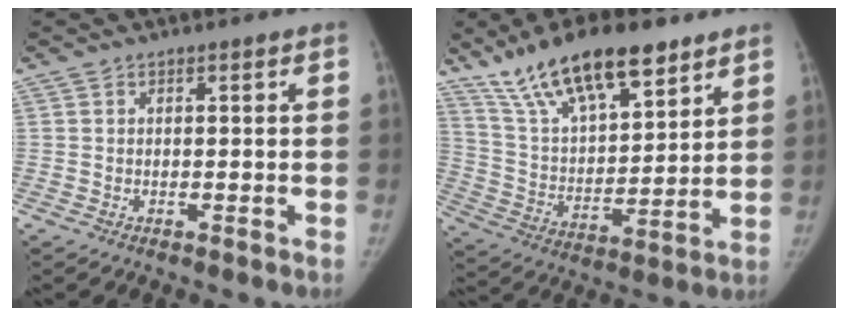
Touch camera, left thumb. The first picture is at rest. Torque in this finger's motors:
{"motor_torque": [0.98, 1.01, 1.39, -1.38, 0.09]}